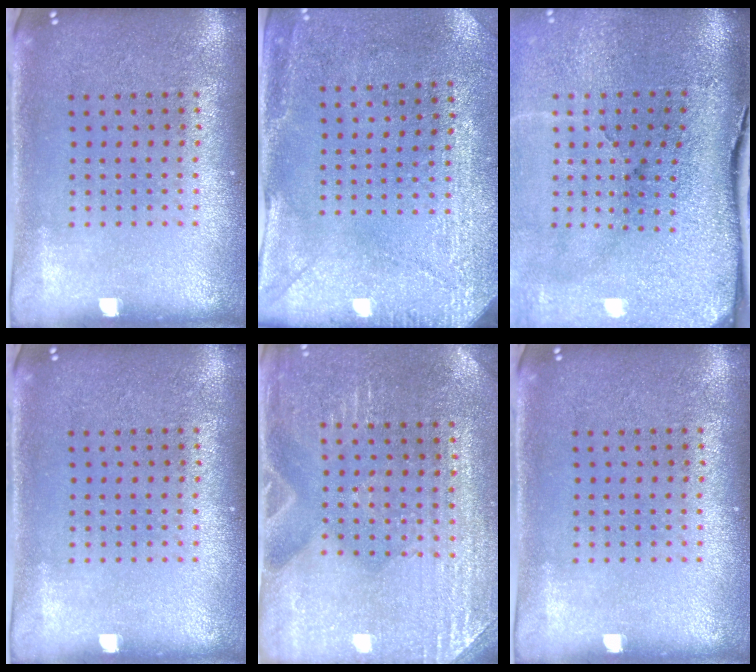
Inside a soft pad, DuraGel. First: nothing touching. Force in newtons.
{"total": 2.9, "press": 2.4, "slide": 1.6}
{"total": 5.1, "press": 4.0, "slide": 3.2}
{"total": 0.0}
{"total": 3.0, "press": 2.9, "slide": 0.3}
{"total": 0.0}